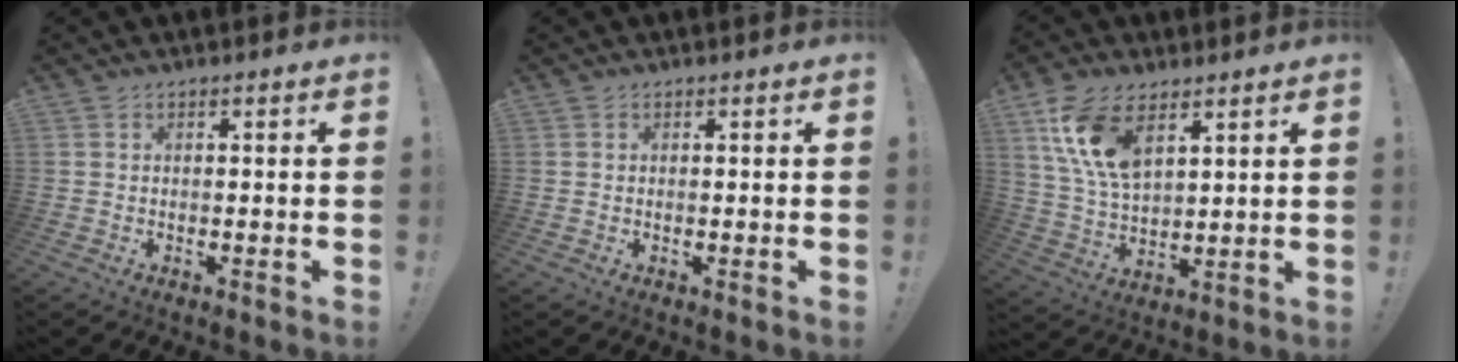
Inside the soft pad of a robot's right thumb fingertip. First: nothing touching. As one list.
[{"total": 1.1, "force": [0.7, 0.7, -0.4], "torque": [0.015, 0.000, 0.011]}, {"total": 14.1, "force": [7.7, 7.4, 9.2], "torque": [-0.193, -0.024, 0.147]}]